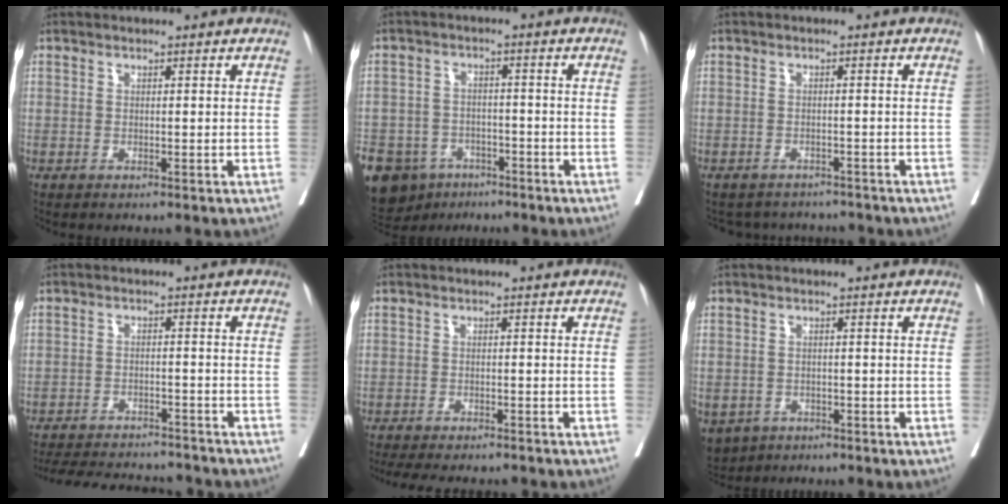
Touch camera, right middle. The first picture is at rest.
{"total": 17.0, "force": [-9.9, 12.2, 6.4], "torque": [-0.186, 0.000, -0.140]}
{"total": 5.7, "force": [-5.4, 1.8, -0.2], "torque": [0.010, 0.012, -0.066]}
{"total": 14.8, "force": [-13.7, 3.6, 4.3], "torque": [-0.088, 0.001, -0.186]}
{"total": 9.8, "force": [-8.6, 2.7, 3.8], "torque": [-0.054, -0.010, -0.116]}
{"total": 7.2, "force": [-4.1, 5.5, 2.3], "torque": [-0.061, -0.003, -0.058]}